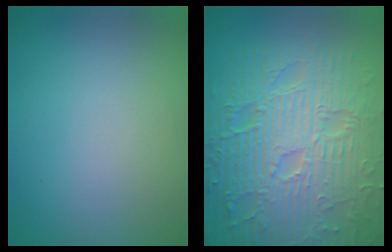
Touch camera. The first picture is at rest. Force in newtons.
{"total": 11.7, "press": 7.6, "slide": 8.9}